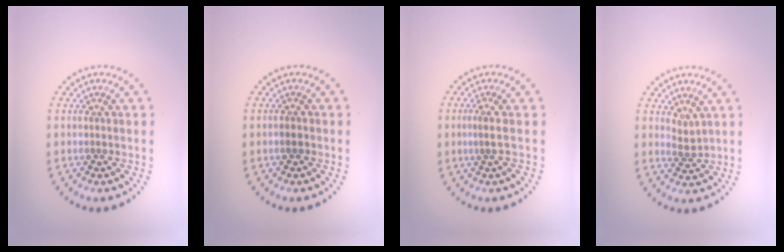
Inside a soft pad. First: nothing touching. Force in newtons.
{"total": 0.8, "press": 0.8, "slide": 0.2}
{"total": 1.2, "press": 0.7, "slide": 1.0}
{"total": 1.1, "press": 0.8, "slide": 0.7}